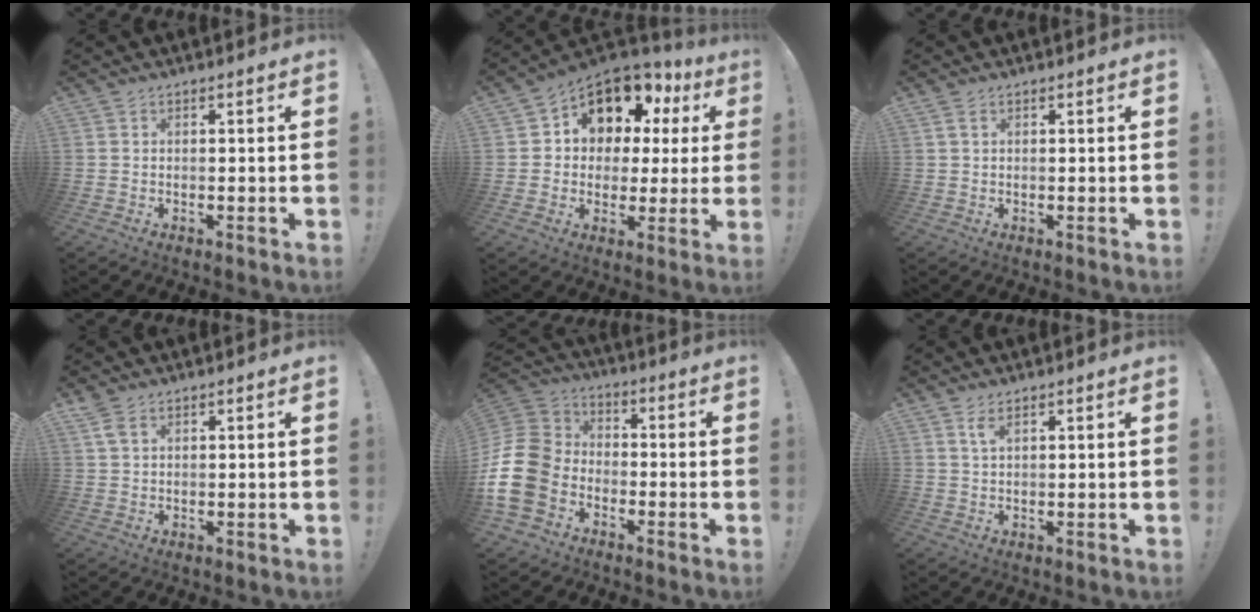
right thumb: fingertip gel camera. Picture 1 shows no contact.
{"total": 11.6, "force": [7.0, 7.4, 5.5], "torque": [-0.097, -0.055, 0.129]}
{"total": 2.0, "force": [1.0, 1.0, 1.4], "torque": [-0.024, 0.002, 0.017]}
{"total": 3.8, "force": [2.2, 2.0, 2.3], "torque": [-0.044, -0.006, 0.042]}
{"total": 16.6, "force": [-6.2, 12.4, 9.0], "torque": [-0.177, 0.047, -0.103]}
{"total": 2.9, "force": [1.6, 1.0, 2.2], "torque": [-0.037, -0.003, 0.027]}